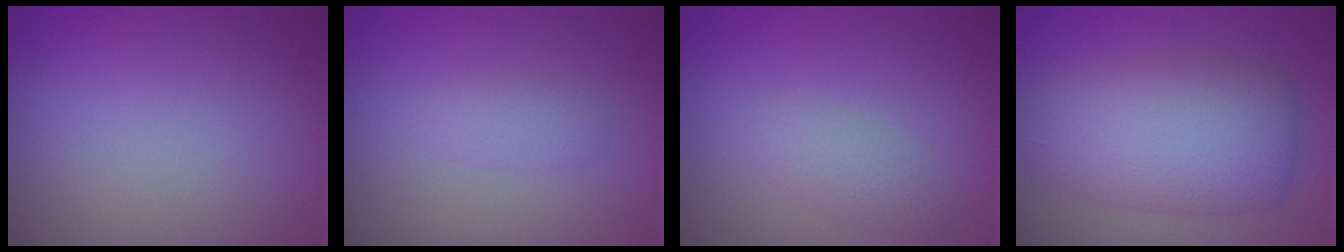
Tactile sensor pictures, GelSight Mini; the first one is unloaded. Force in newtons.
{"total": 1.4, "press": 1.4, "slide": 0.0}
{"total": 1.9, "press": 1.9, "slide": 0.1}
{"total": 8.5, "press": 8.5, "slide": 0.1}